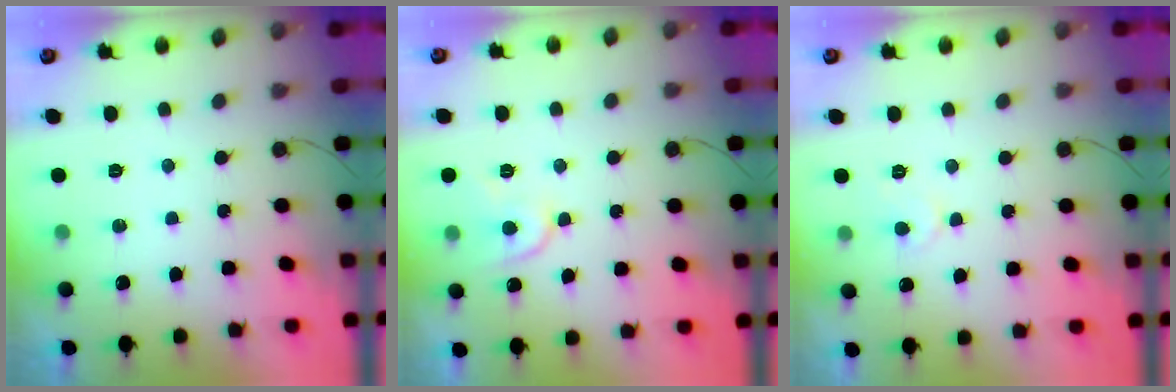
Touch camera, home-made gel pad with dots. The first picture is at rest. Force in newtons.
{"total": 8.5, "press": 8.4, "slide": 1.2}
{"total": 4.4, "press": 4.4, "slide": 0.4}